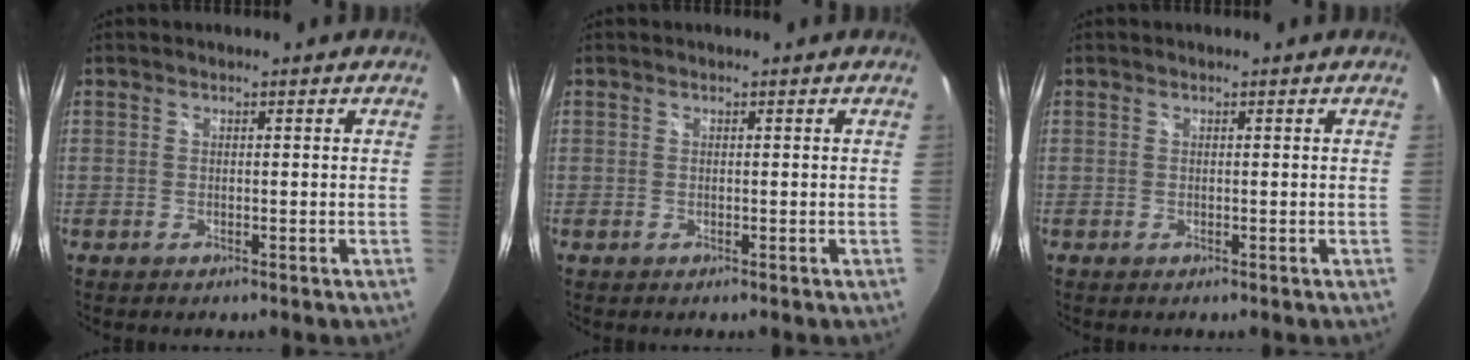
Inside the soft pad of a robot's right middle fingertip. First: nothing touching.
{"total": 0.0}
{"total": 0.0}